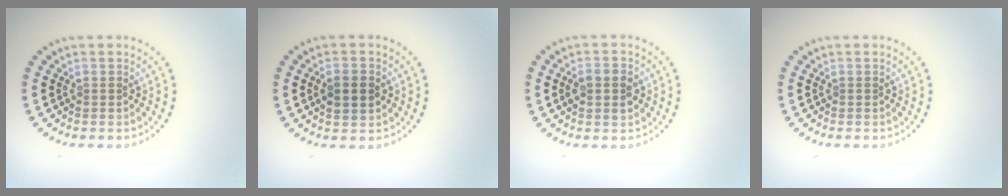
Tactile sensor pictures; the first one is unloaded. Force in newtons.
{"total": 2.6, "press": 2.6, "slide": 0.2}
{"total": 2.7, "press": 2.7, "slide": 0.1}
{"total": 0.0}